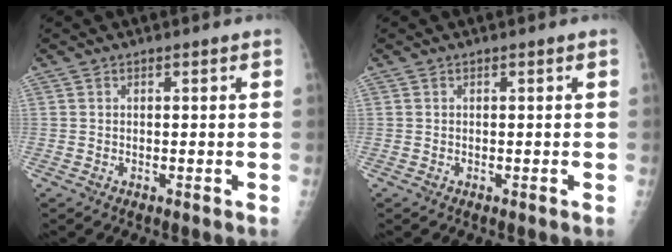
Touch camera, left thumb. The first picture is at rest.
{"total": 0.0}